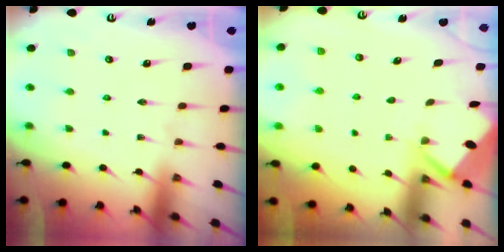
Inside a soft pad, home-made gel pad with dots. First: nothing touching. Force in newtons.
{"total": 2.5, "press": 2.5, "slide": 0.4}